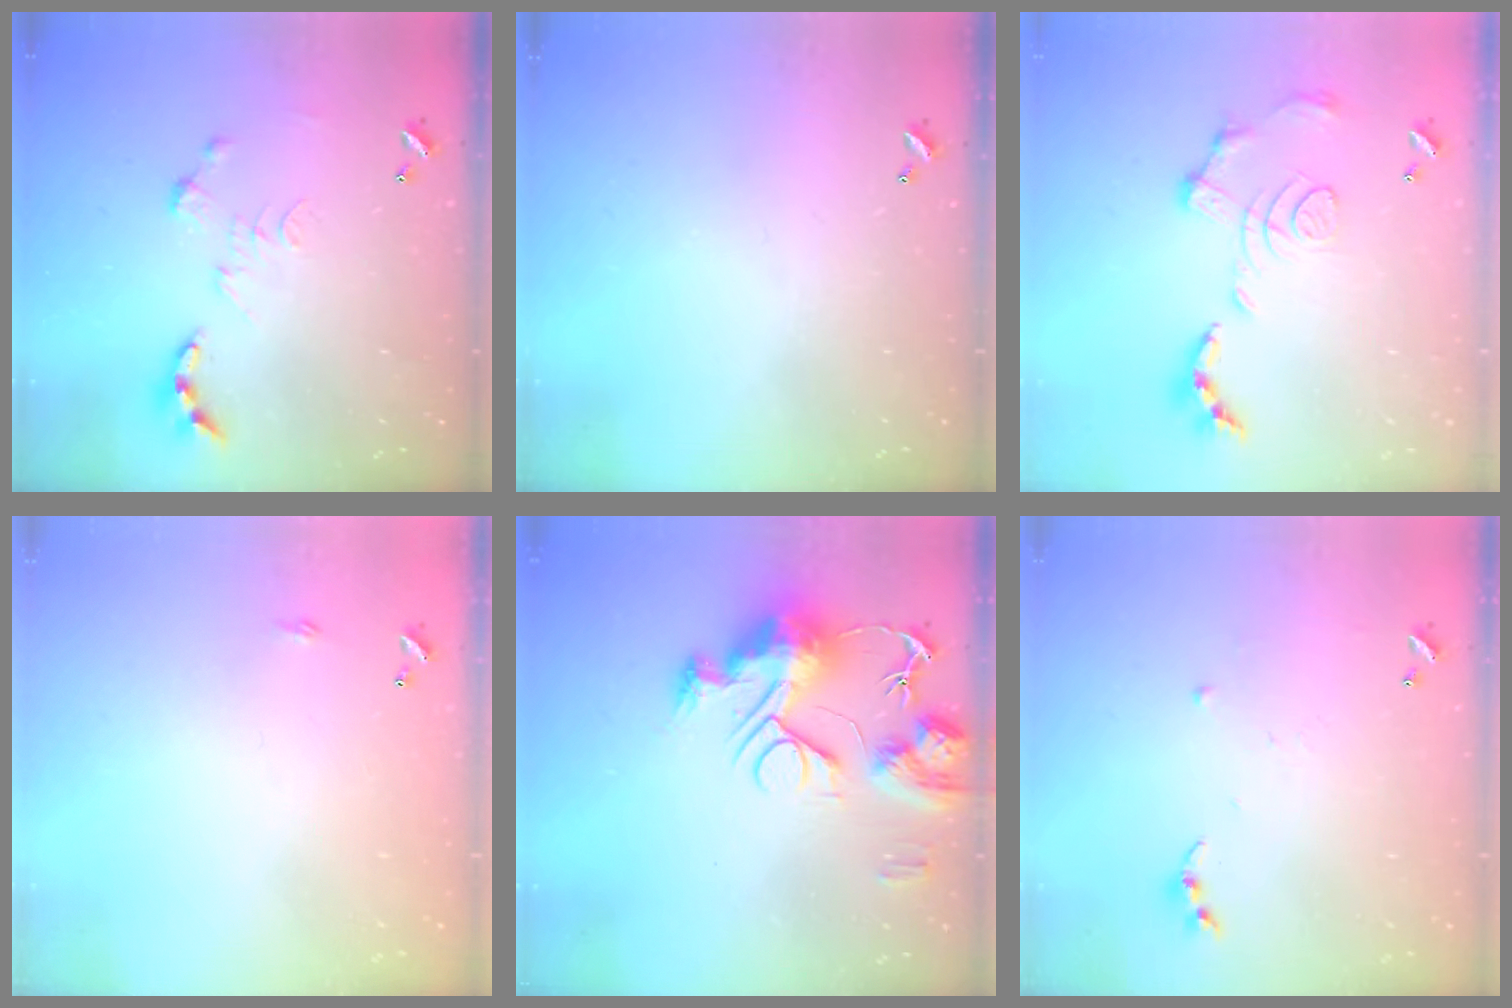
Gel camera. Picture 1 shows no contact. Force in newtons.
{"total": 0.0}
{"total": 1.5, "press": 0.8, "slide": 1.3}
{"total": 2.2, "press": 2.1, "slide": 0.4}
{"total": 14.8, "press": 14.7, "slide": 1.3}
{"total": 4.8, "press": 4.7, "slide": 0.5}